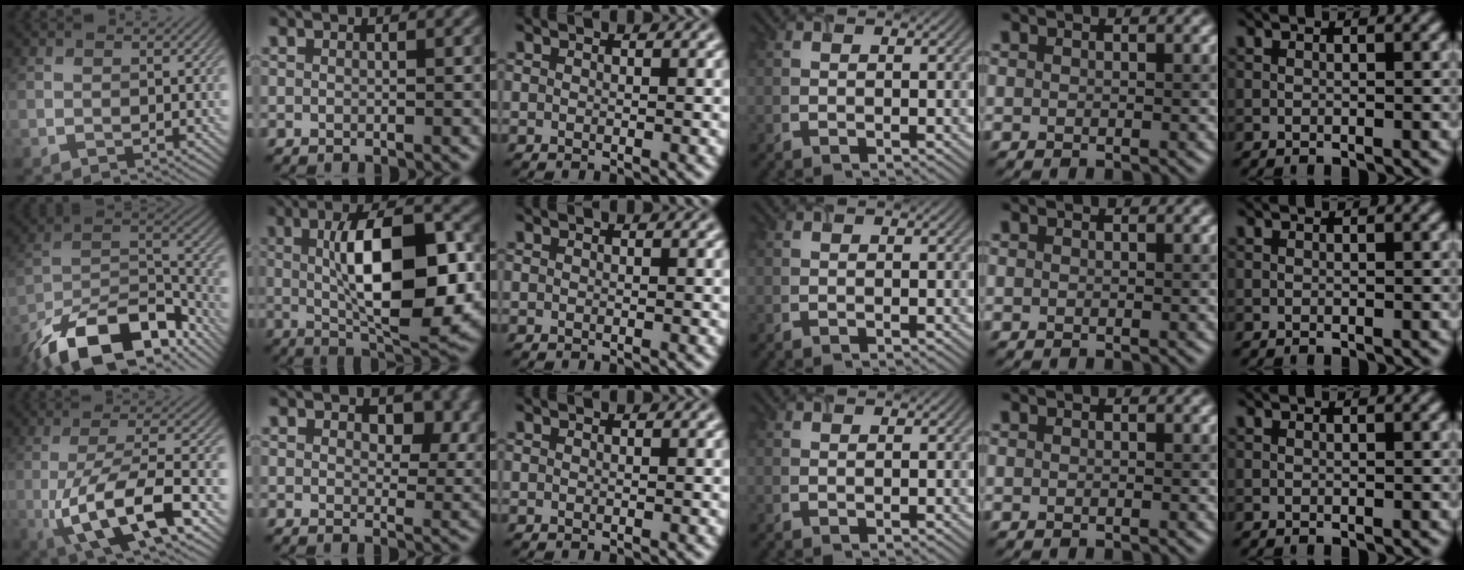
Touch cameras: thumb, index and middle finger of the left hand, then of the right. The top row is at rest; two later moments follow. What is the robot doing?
{"motion": "extract", "object": "airpods case & airpods"}